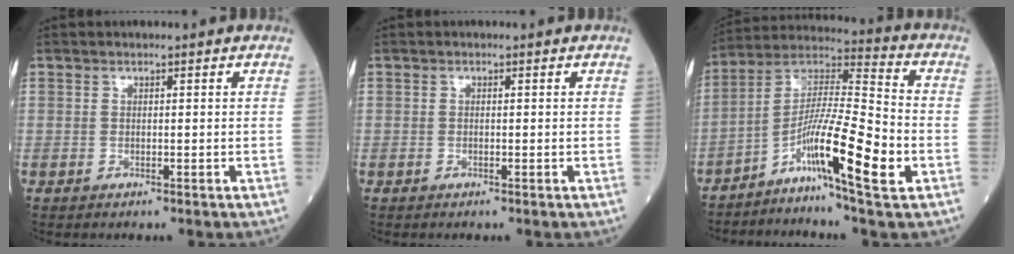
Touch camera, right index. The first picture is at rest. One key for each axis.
{"total": 0.0}
{"total": 15.7, "fx": -6.0, "fy": 0.9, "fz": 14.4, "tx": -0.272, "ty": -0.006, "tz": -0.114}